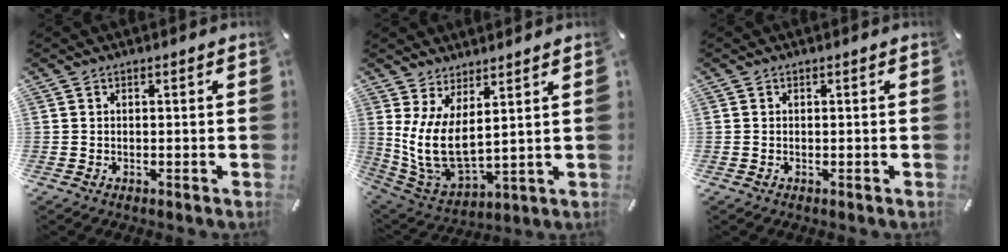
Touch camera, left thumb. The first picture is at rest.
{"total": 10.4, "force": [3.2, 5.1, 8.5], "torque": [-0.191, -0.039, 0.066]}
{"total": 0.0}